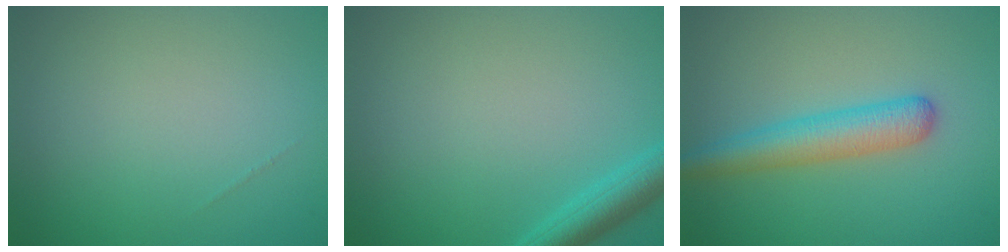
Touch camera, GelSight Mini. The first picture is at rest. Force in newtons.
{"total": 2.8, "press": 2.8, "slide": 0.2}
{"total": 3.8, "press": 3.8, "slide": 0.2}